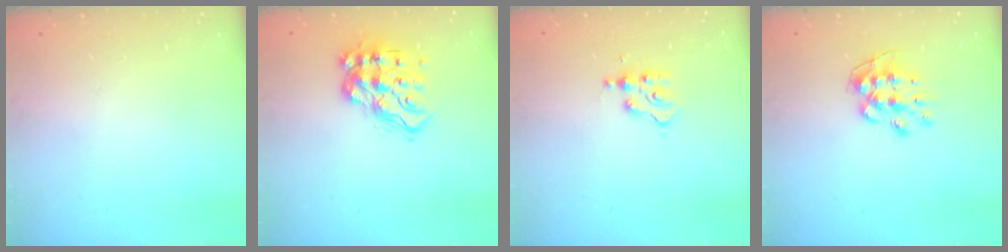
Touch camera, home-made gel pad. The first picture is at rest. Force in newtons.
{"total": 14.1, "press": 14.1, "slide": 1.2}
{"total": 2.9, "press": 2.8, "slide": 0.3}
{"total": 8.9, "press": 8.9, "slide": 0.1}